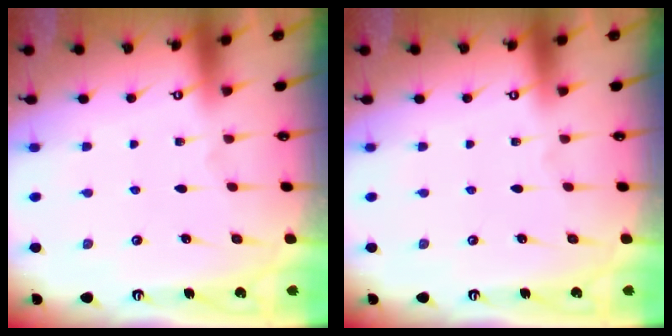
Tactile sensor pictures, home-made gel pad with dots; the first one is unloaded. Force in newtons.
{"total": 0.0}